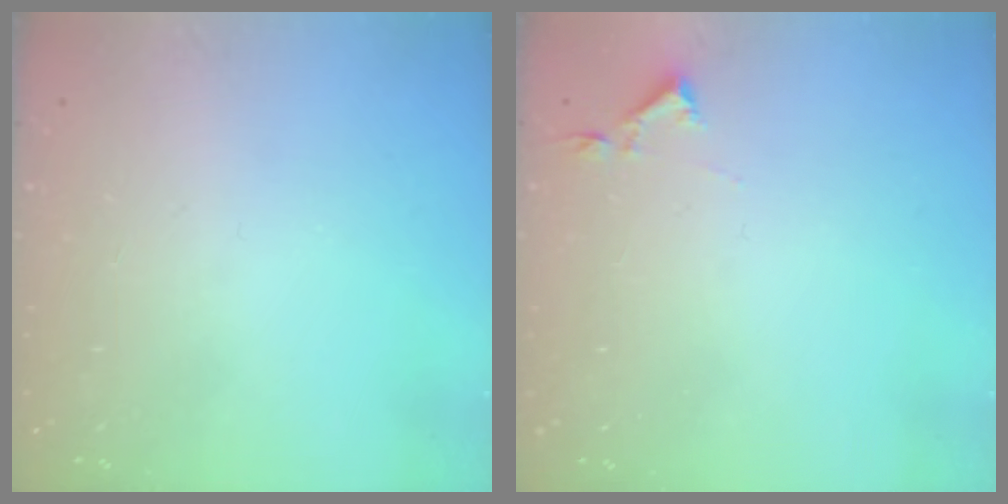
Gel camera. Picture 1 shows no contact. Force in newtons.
{"total": 2.9, "press": 2.9, "slide": 0.5}